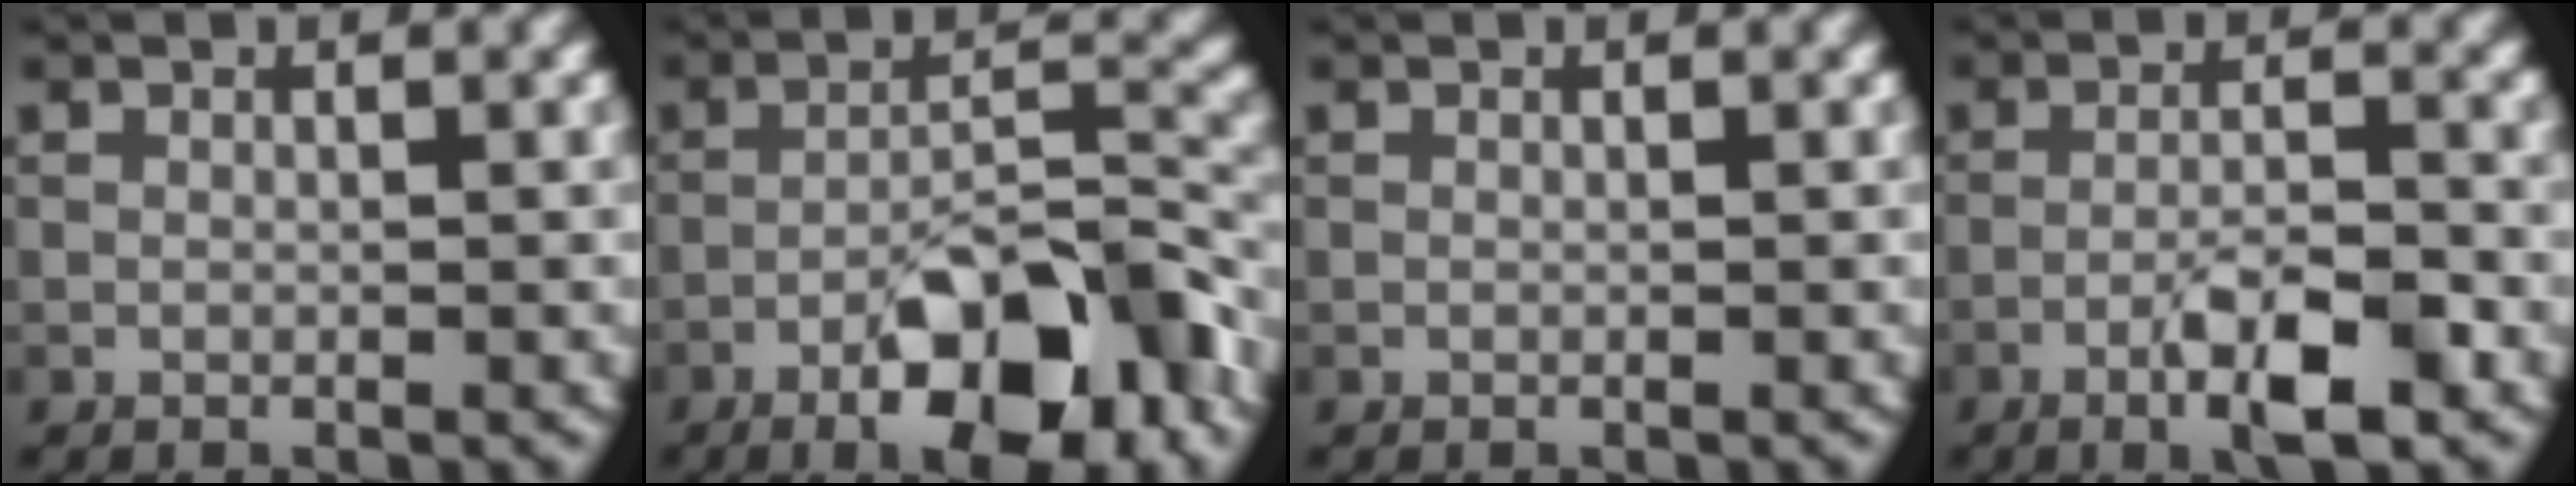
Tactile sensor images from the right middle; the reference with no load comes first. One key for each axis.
{"total": 10.1, "fx": -5.9, "fy": 3.1, "fz": 7.6, "tx": -0.115, "ty": 0.014, "tz": -0.097}
{"total": 0.0}
{"total": 5.1, "fx": -2.7, "fy": 1.1, "fz": 4.2, "tx": -0.077, "ty": 0.004, "tz": -0.049}